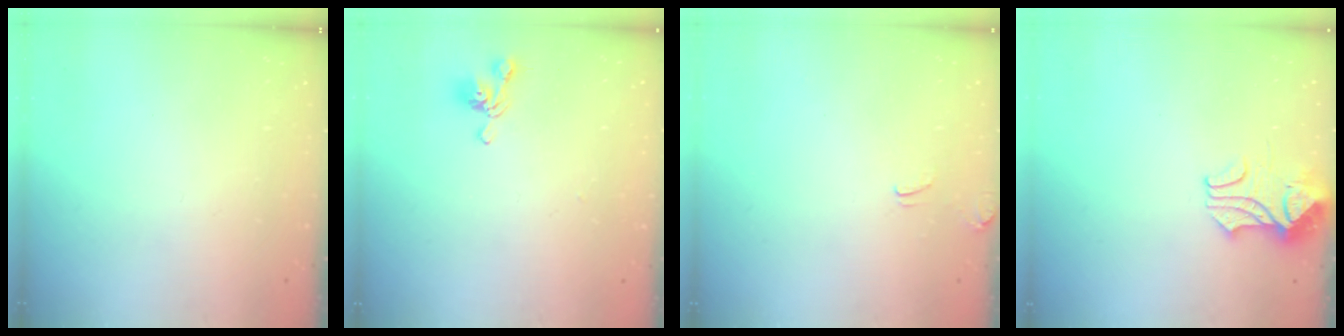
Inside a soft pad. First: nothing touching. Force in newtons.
{"total": 4.2, "press": 4.2, "slide": 0.3}
{"total": 0.0}
{"total": 2.0, "press": 1.9, "slide": 0.8}